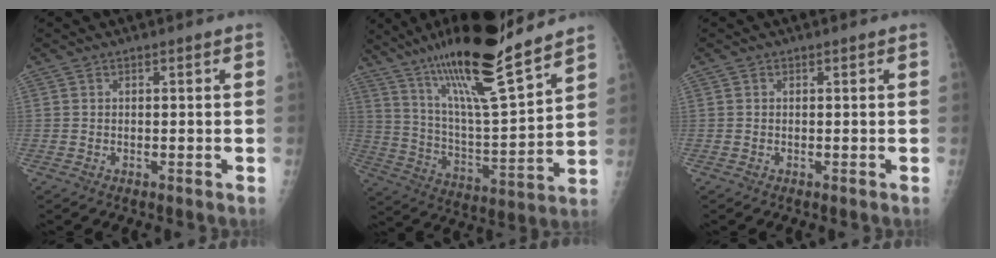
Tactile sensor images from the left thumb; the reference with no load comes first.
{"total": 22.2, "force": [16.5, 3.1, 14.5], "torque": [-0.232, -0.075, 0.291]}
{"total": 0.0}